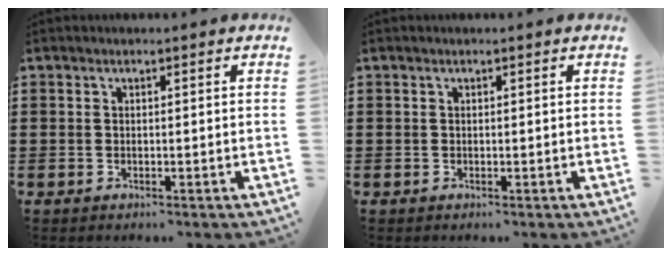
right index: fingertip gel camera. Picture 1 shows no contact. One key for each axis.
{"total": 0.0}